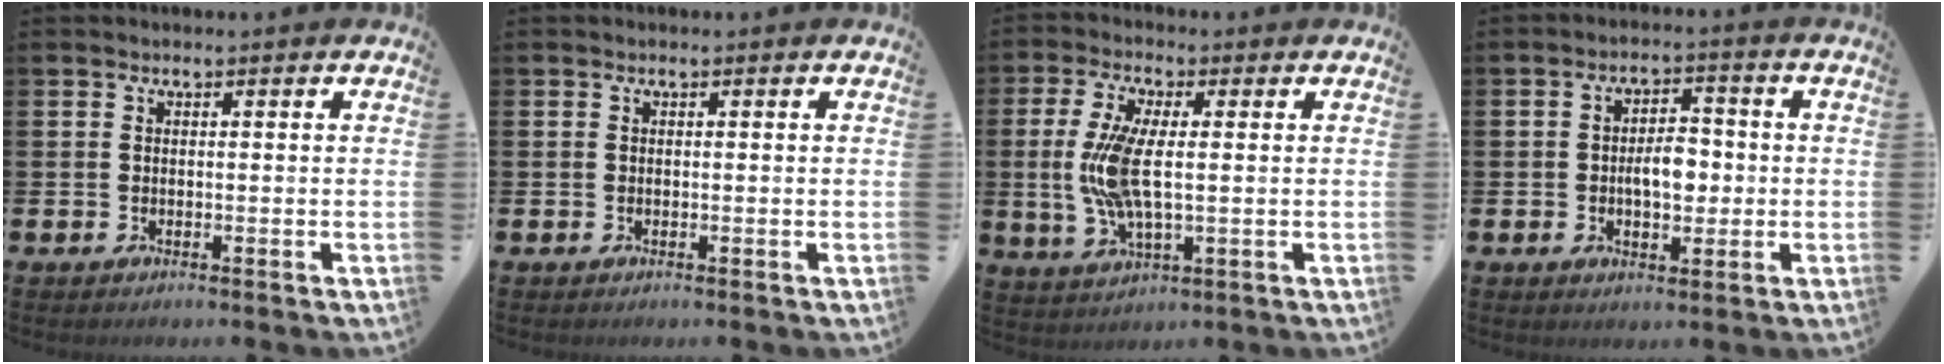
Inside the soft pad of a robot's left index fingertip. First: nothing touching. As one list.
[{"total": 0.0}, {"total": 8.5, "force": [0.8, 3.4, 7.8], "torque": [-0.157, -0.002, 0.008]}, {"total": 4.5, "force": [-0.4, 2.7, 3.6], "torque": [-0.048, 0.001, -0.016]}]